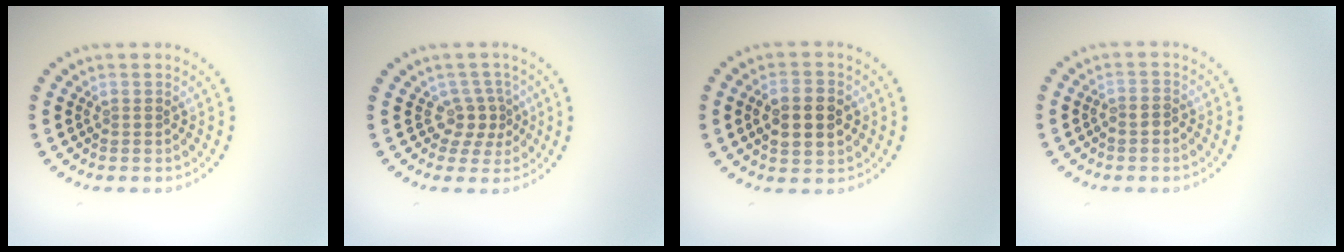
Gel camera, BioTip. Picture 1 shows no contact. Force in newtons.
{"total": 2.4, "press": 1.9, "slide": 1.6}
{"total": 4.6, "press": 4.6, "slide": 0.2}
{"total": 1.1, "press": 0.8, "slide": 0.8}